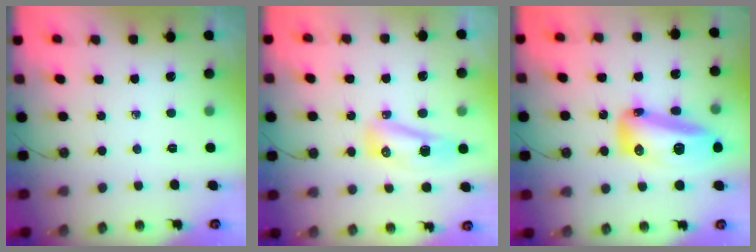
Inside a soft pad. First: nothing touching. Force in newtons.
{"total": 9.6, "press": 8.8, "slide": 3.7}
{"total": 30.0, "press": 22.1, "slide": 20.4}